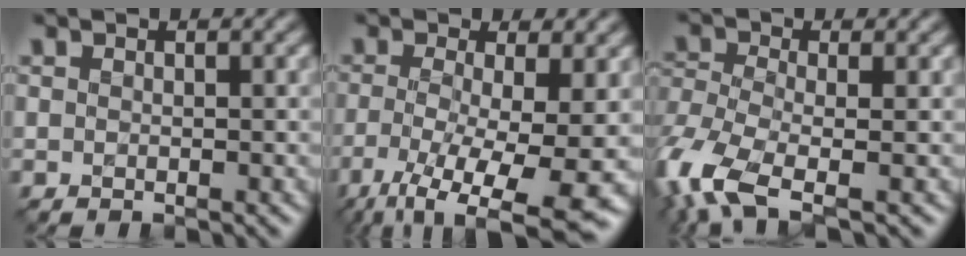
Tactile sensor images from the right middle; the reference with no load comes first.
{"total": 8.3, "force": [-3.3, 2.5, 7.2], "torque": [-0.136, -0.028, -0.056]}
{"total": 8.2, "force": [-4.4, 3.7, 5.9], "torque": [-0.147, -0.020, -0.084]}